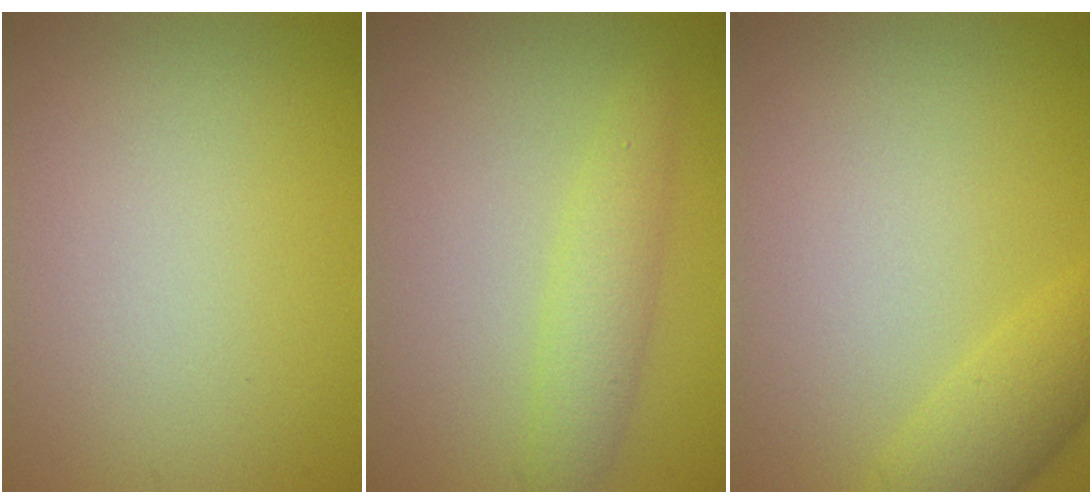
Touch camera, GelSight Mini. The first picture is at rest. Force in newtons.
{"total": 2.6, "press": 2.6, "slide": 0.2}
{"total": 3.0, "press": 3.0, "slide": 0.1}